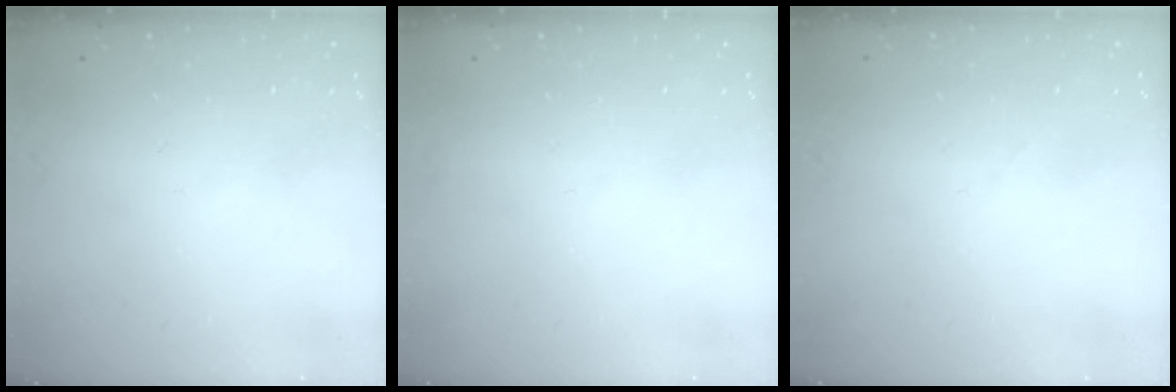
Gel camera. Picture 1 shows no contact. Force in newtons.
{"total": 0.0}
{"total": 1.1, "press": 1.1, "slide": 0.1}